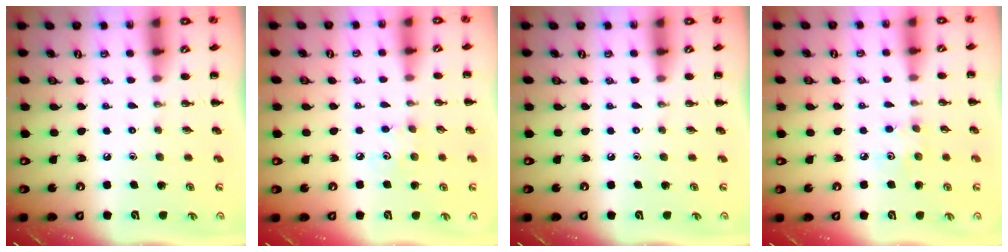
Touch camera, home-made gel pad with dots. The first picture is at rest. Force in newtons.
{"total": 4.5, "press": 4.3, "slide": 1.1}
{"total": 0.0}
{"total": 3.9, "press": 3.8, "slide": 1.0}